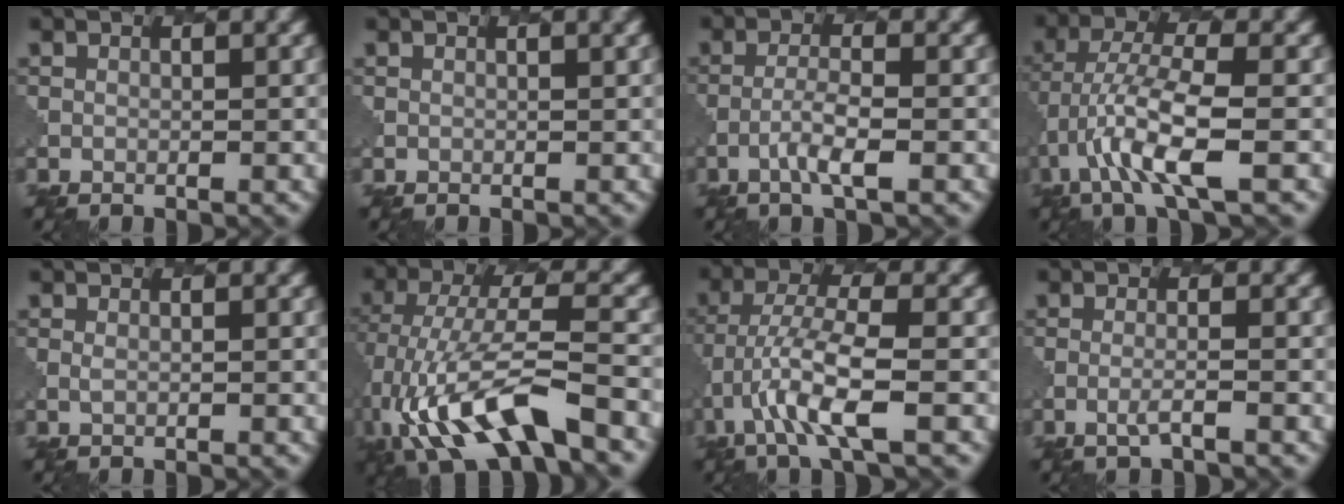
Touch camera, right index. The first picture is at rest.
{"total": 1.4, "force": [0.5, 0.5, 1.1], "torque": [-0.008, -0.002, 0.007]}
{"total": 2.4, "force": [-1.0, 0.3, 2.1], "torque": [-0.044, 0.006, -0.025]}
{"total": 6.7, "force": [-2.4, 1.7, 6.1], "torque": [-0.121, 0.005, -0.052]}
{"total": 0.5, "force": [0.3, 0.2, 0.4], "torque": [-0.005, -0.003, 0.005]}
{"total": 10.7, "force": [-4.5, 3.3, 9.1], "torque": [-0.180, 0.006, -0.081]}
{"total": 6.0, "force": [-2.3, 1.4, 5.4], "torque": [-0.107, 0.004, -0.050]}
{"total": 1.4, "force": [-0.5, 0.3, 1.2], "torque": [-0.022, 0.001, -0.014]}